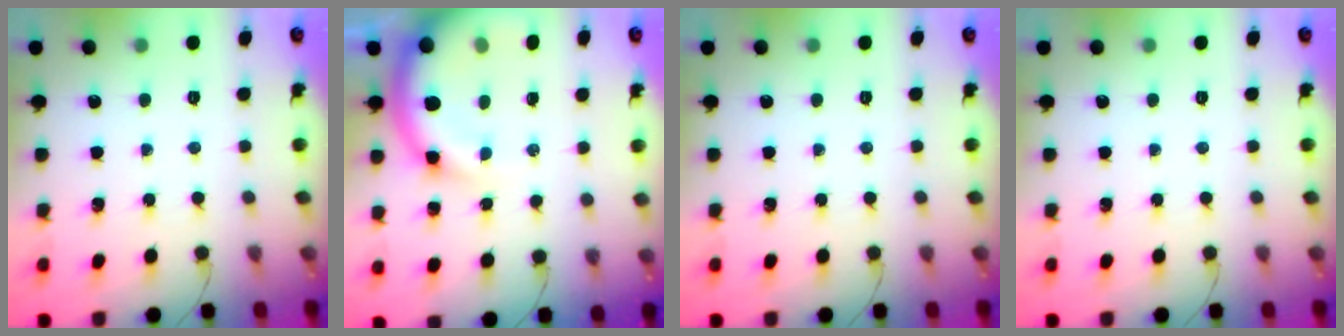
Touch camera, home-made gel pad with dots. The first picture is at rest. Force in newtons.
{"total": 14.5, "press": 14.2, "slide": 3.0}
{"total": 0.0}
{"total": 0.0}